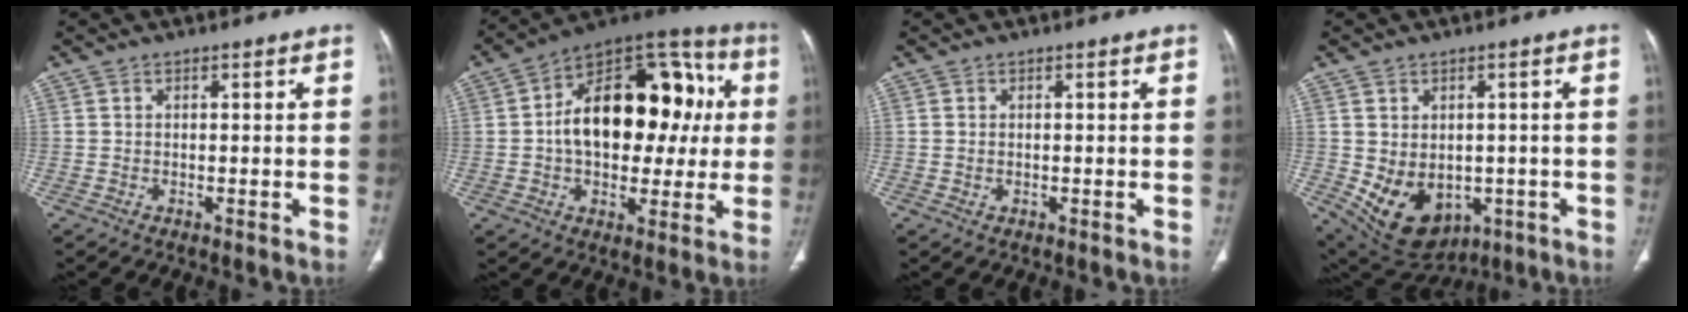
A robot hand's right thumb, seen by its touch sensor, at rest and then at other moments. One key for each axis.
{"total": 24.2, "fx": 2.2, "fy": 14.9, "fz": 19.0, "tx": -0.243, "ty": 0.039, "tz": 0.030}
{"total": 0.5, "fx": 0.0, "fy": 0.4, "fz": 0.3, "tx": -0.011, "ty": 0.001, "tz": 0.004}
{"total": 12.8, "fx": -3.0, "fy": 9.7, "fz": 7.9, "tx": -0.117, "ty": -0.002, "tz": -0.015}